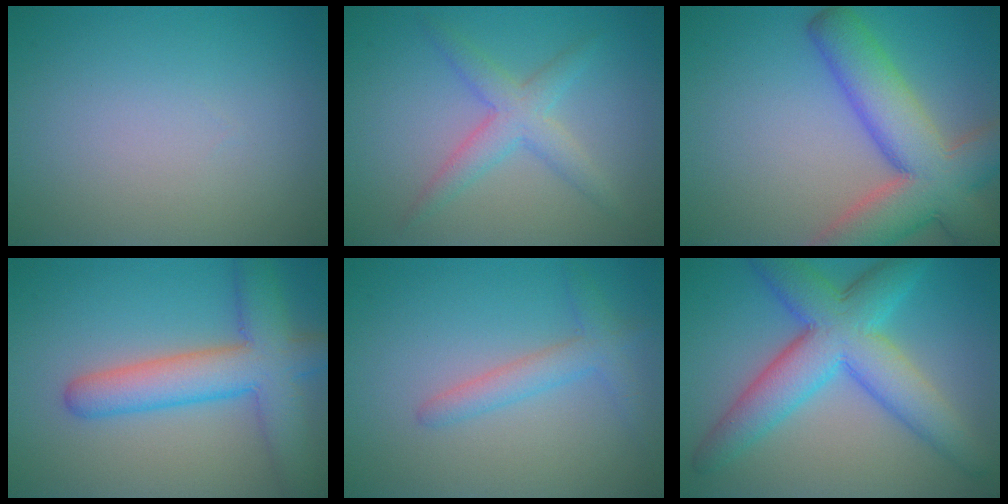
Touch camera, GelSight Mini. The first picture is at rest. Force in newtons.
{"total": 2.3, "press": 2.3, "slide": 0.1}
{"total": 10.0, "press": 10.0, "slide": 0.9}
{"total": 7.1, "press": 7.1, "slide": 0.2}
{"total": 2.4, "press": 2.4, "slide": 0.1}
{"total": 8.5, "press": 8.5, "slide": 0.0}